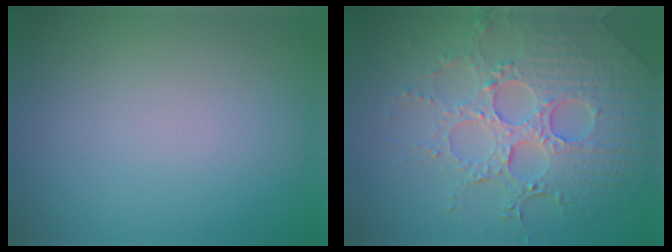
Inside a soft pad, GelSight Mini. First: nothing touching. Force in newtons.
{"total": 7.1, "press": 5.5, "slide": 4.6}